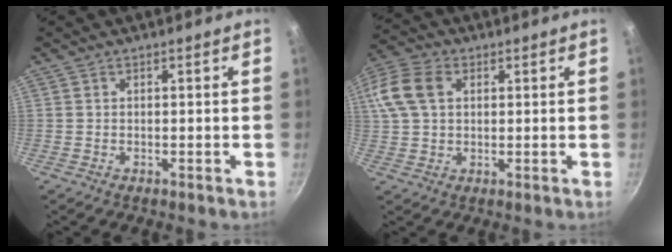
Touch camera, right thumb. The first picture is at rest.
{"total": 14.2, "force": [3.7, 10.3, 9.1], "torque": [-0.211, 0.030, 0.061]}